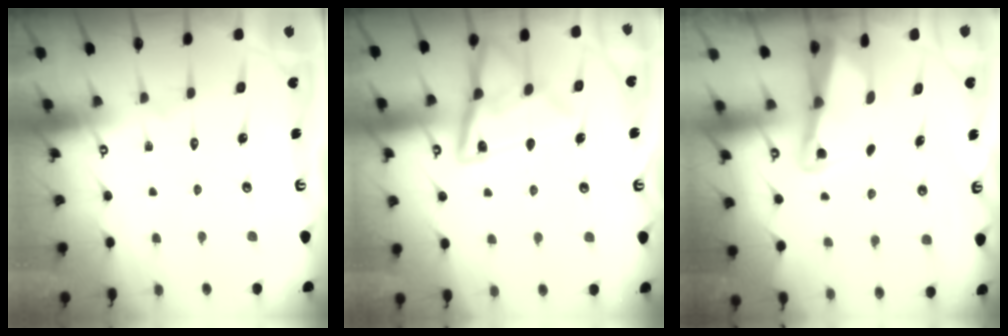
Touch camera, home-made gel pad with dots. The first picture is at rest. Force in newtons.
{"total": 14.6, "press": 14.5, "slide": 1.2}
{"total": 2.6, "press": 2.5, "slide": 0.6}